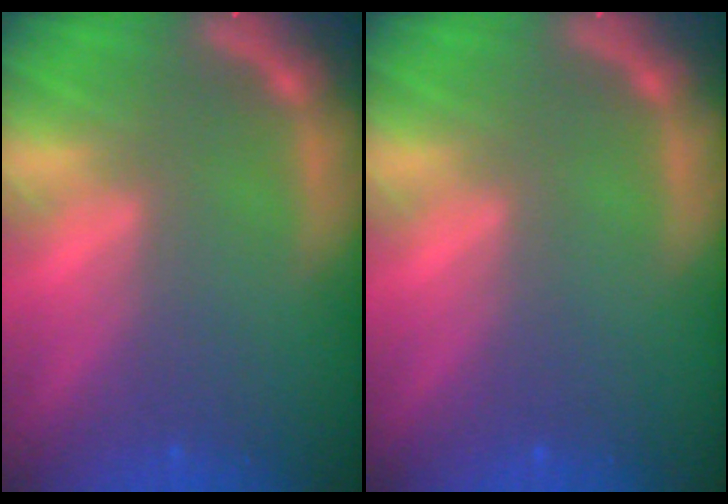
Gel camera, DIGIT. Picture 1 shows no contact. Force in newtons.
{"total": 0.0}